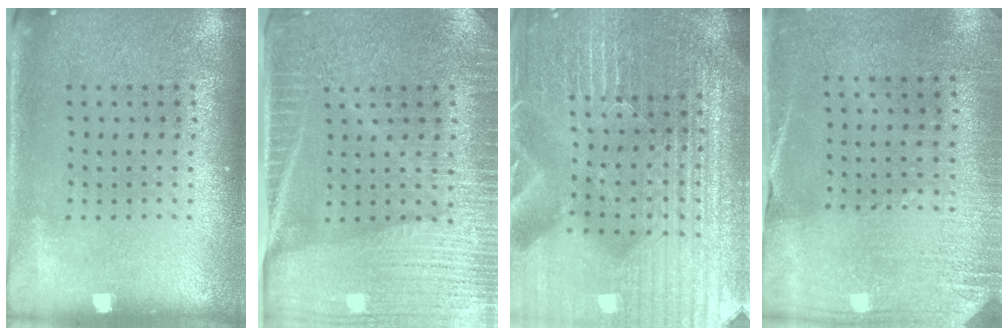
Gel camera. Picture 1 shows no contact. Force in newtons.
{"total": 4.0, "press": 3.7, "slide": 1.6}
{"total": 6.1, "press": 5.5, "slide": 2.7}
{"total": 2.6, "press": 2.4, "slide": 1.1}